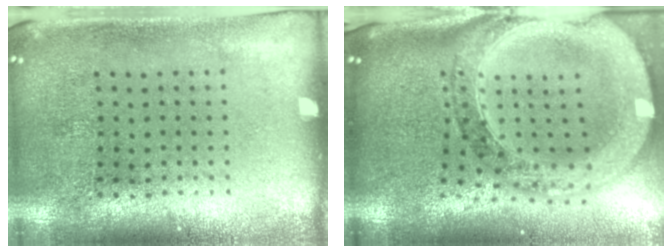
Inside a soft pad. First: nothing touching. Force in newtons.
{"total": 2.9, "press": 2.4, "slide": 1.5}